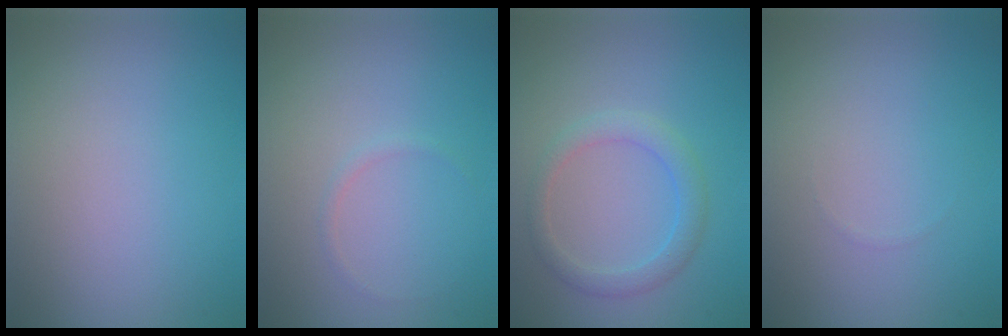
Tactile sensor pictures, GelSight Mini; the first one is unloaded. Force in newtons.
{"total": 0.5, "press": 0.5, "slide": 0.1}
{"total": 2.3, "press": 2.3, "slide": 0.1}
{"total": 0.0}